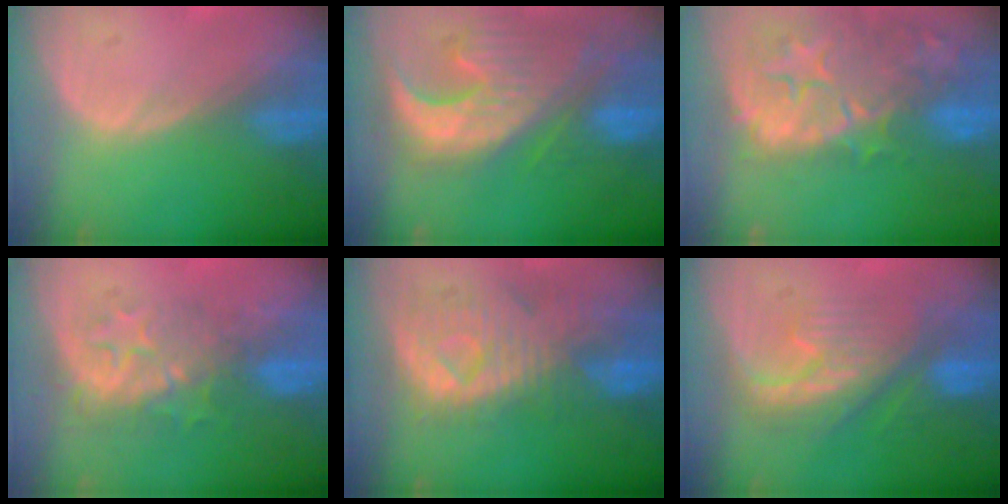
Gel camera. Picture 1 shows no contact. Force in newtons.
{"total": 13.0, "press": 11.2, "slide": 6.6}
{"total": 14.9, "press": 11.8, "slide": 9.0}
{"total": 8.5, "press": 7.9, "slide": 3.2}
{"total": 10.6, "press": 9.5, "slide": 4.8}
{"total": 7.9, "press": 7.8, "slide": 1.2}